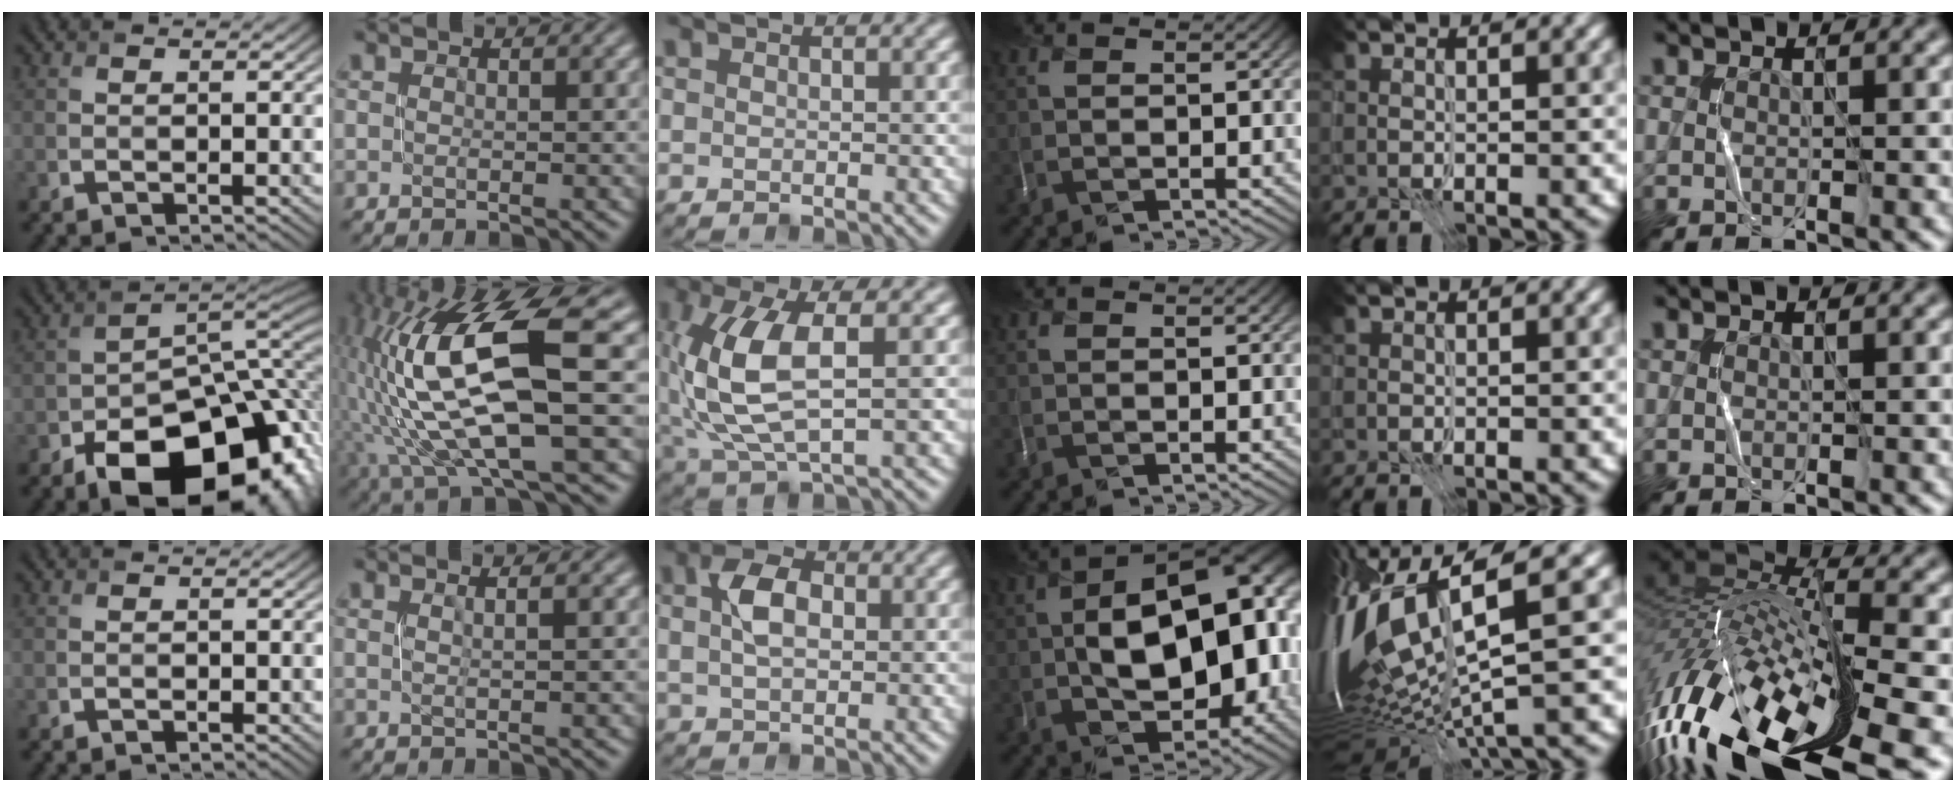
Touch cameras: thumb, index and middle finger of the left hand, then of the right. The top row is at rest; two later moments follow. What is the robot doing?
{"motion": "open", "object": "stapler"}